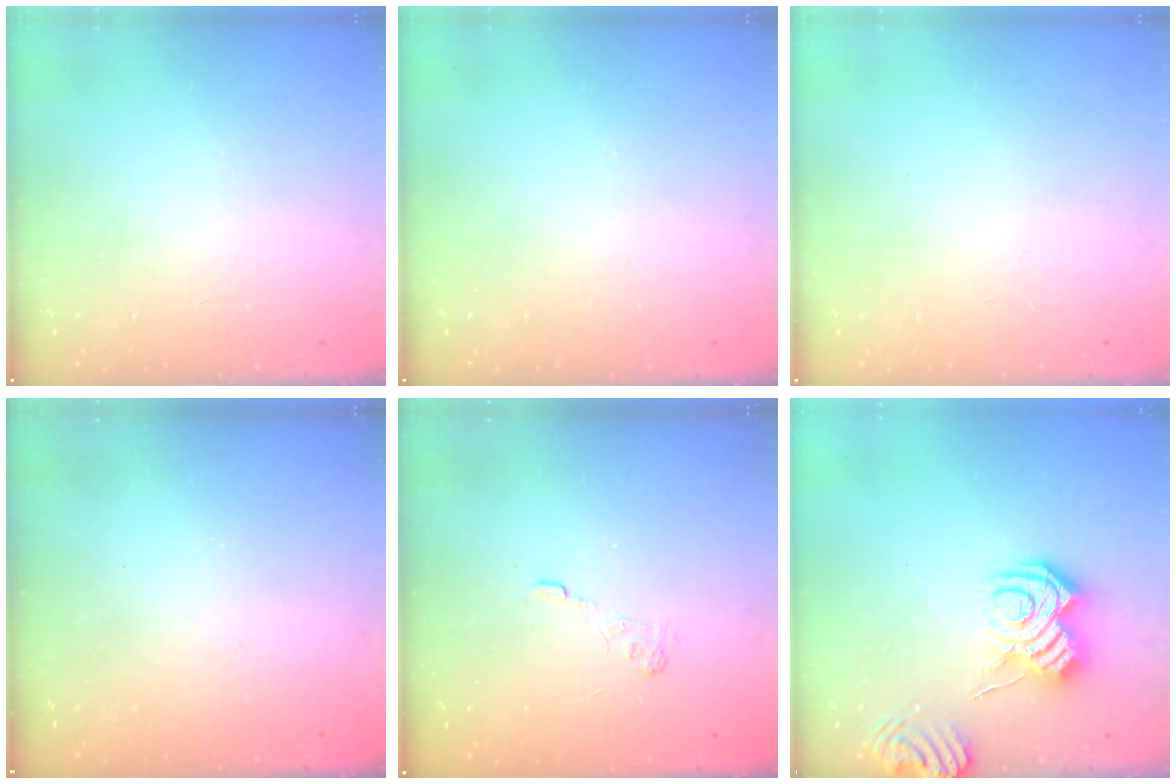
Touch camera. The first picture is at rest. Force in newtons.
{"total": 0.0}
{"total": 0.0}
{"total": 2.2, "press": 2.1, "slide": 0.8}
{"total": 2.9, "press": 2.4, "slide": 1.5}
{"total": 11.1, "press": 11.1, "slide": 1.1}